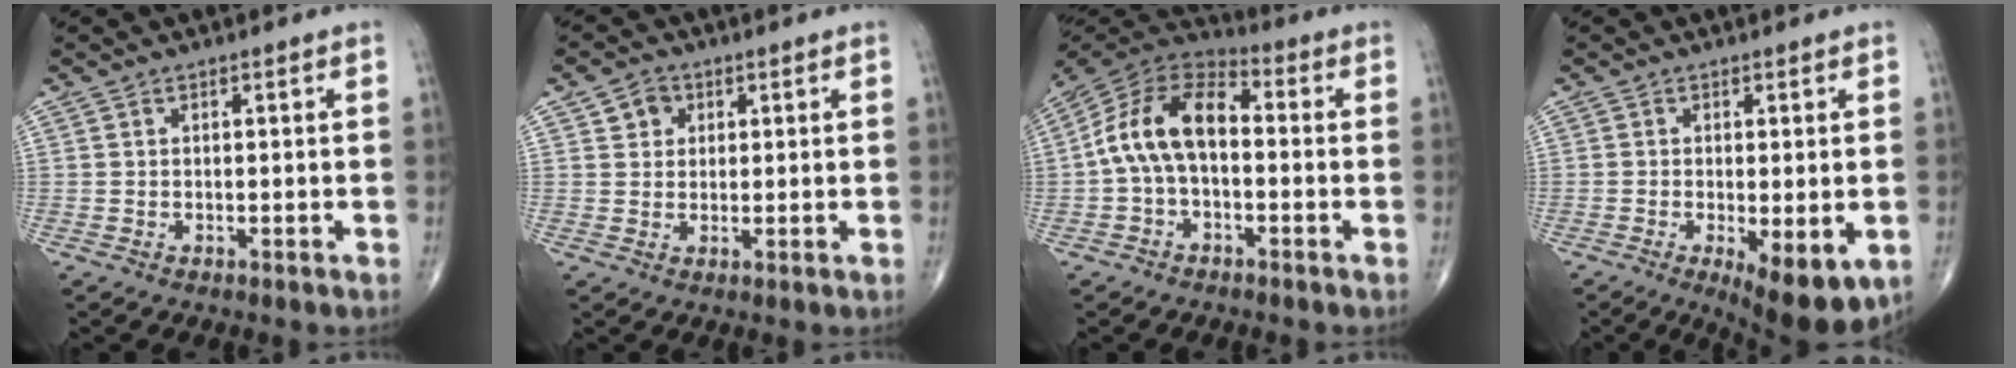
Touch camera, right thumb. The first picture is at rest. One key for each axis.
{"total": 3.6, "fx": 1.4, "fy": 3.1, "fz": 1.3, "tx": -0.002, "ty": -0.004, "tz": 0.019}
{"total": 13.0, "fx": -0.4, "fy": 7.7, "fz": 10.5, "tx": -0.185, "ty": 0.040, "tz": -0.023}
{"total": 10.2, "fx": -3.5, "fy": 3.6, "fz": 8.9, "tx": -0.125, "ty": -0.021, "tz": -0.045}